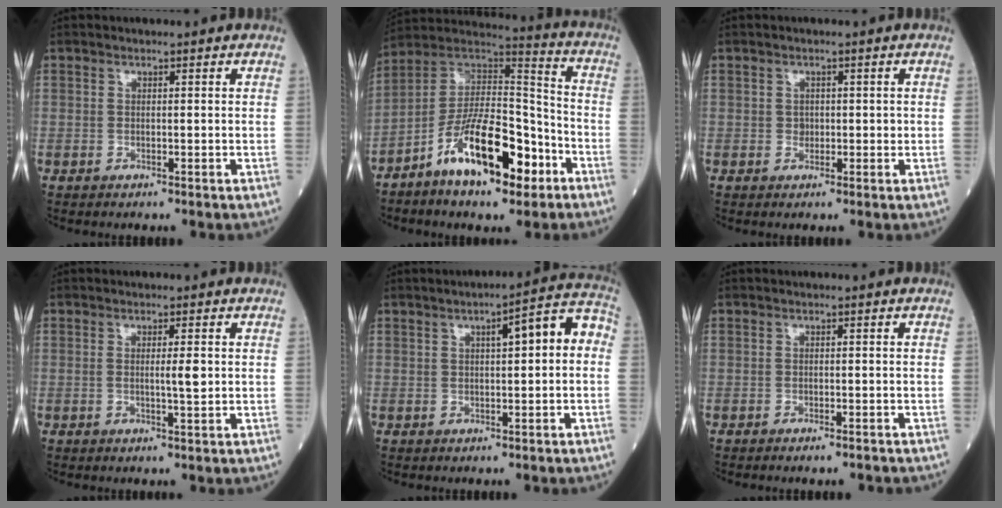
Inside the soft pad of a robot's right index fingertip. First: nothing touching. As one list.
[{"total": 16.1, "force": [-8.0, 5.2, 13.0], "torque": [-0.227, 0.012, -0.134]}, {"total": 1.5, "force": [0.1, 1.3, 0.7], "torque": [-0.009, 0.002, 0.001]}, {"total": 2.4, "force": [0.1, 0.1, 2.4], "torque": [-0.041, -0.001, 0.000]}, {"total": 7.1, "force": [0.9, 1.5, 6.9], "torque": [-0.090, 0.034, 0.006]}, {"total": 2.3, "force": [-2.0, 0.4, 1.0], "torque": [-0.010, -0.003, -0.024]}]